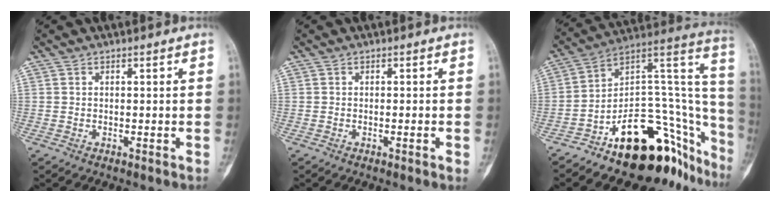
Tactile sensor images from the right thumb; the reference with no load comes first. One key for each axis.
{"total": 1.2, "fx": -0.3, "fy": 0.1, "fz": 1.1, "tx": -0.019, "ty": 0.000, "tz": -0.002}
{"total": 28.5, "fx": -17.0, "fy": 13.0, "fz": 18.9, "tx": -0.136, "ty": 0.124, "tz": -0.244}